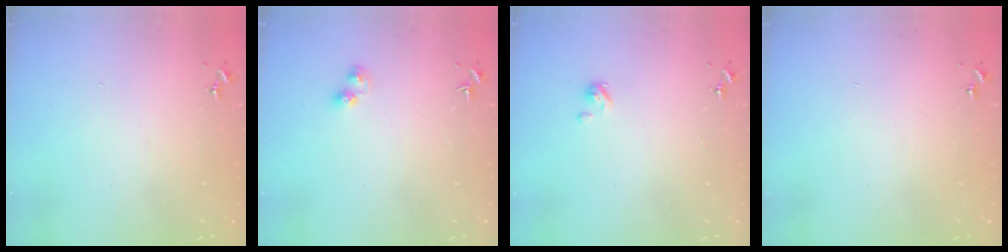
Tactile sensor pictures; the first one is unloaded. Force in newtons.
{"total": 4.0, "press": 4.0, "slide": 0.5}
{"total": 2.9, "press": 2.9, "slide": 0.2}
{"total": 0.0}